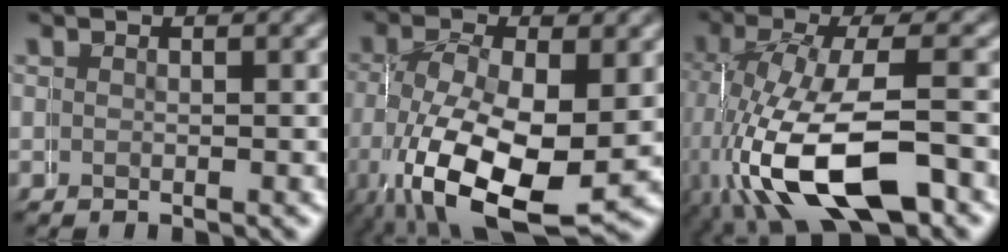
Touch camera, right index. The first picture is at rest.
{"total": 8.1, "force": [-1.7, 4.7, 6.4], "torque": [-0.143, -0.045, 0.002]}
{"total": 8.6, "force": [-1.9, 4.3, 7.2], "torque": [-0.163, -0.035, -0.007]}